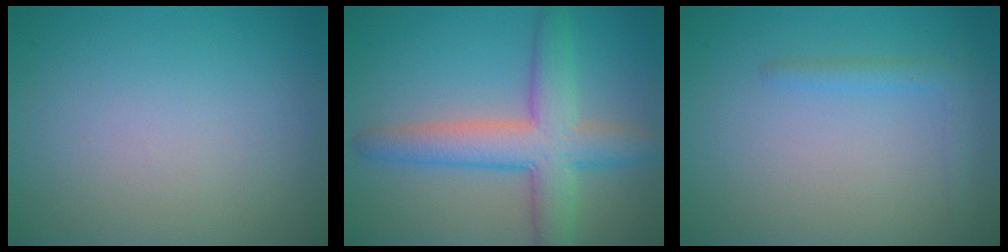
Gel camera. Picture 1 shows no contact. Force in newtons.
{"total": 6.5, "press": 6.5, "slide": 0.3}
{"total": 1.4, "press": 1.4, "slide": 0.1}